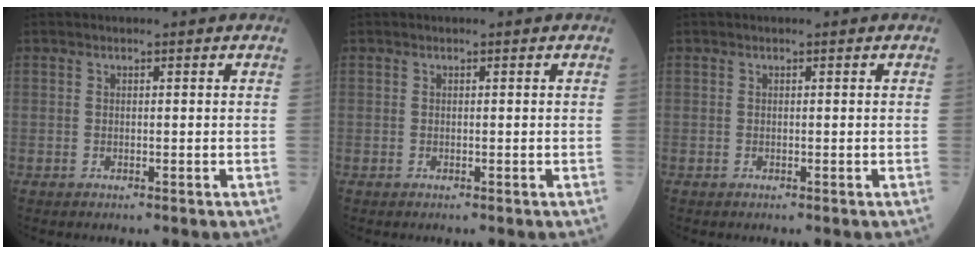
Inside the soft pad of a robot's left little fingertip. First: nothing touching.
{"total": 0.0}
{"total": 0.0}